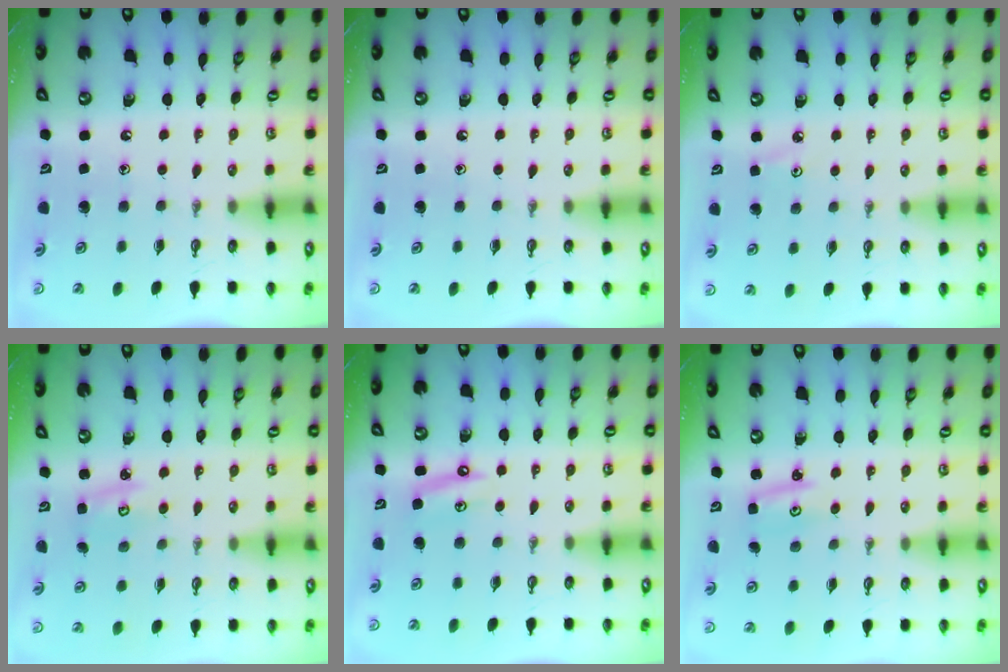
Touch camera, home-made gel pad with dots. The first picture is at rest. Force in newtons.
{"total": 0.0}
{"total": 2.8, "press": 2.8, "slide": 0.4}
{"total": 3.2, "press": 3.2, "slide": 0.4}
{"total": 4.6, "press": 4.6, "slide": 0.4}
{"total": 2.9, "press": 2.9, "slide": 0.3}